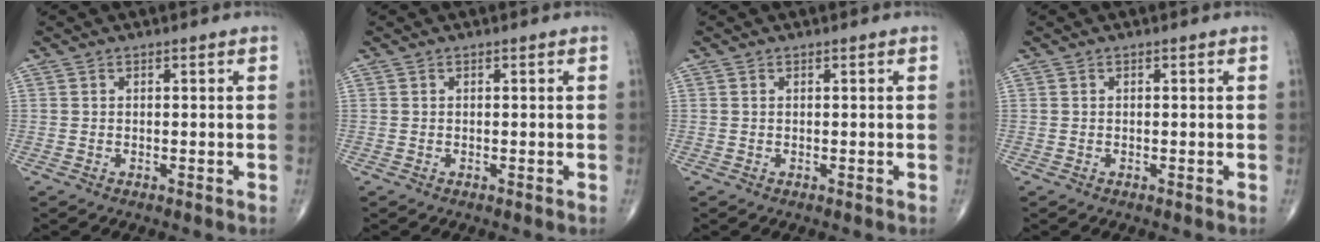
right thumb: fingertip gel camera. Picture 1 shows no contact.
{"total": 0.0}
{"total": 0.0}
{"total": 0.0}